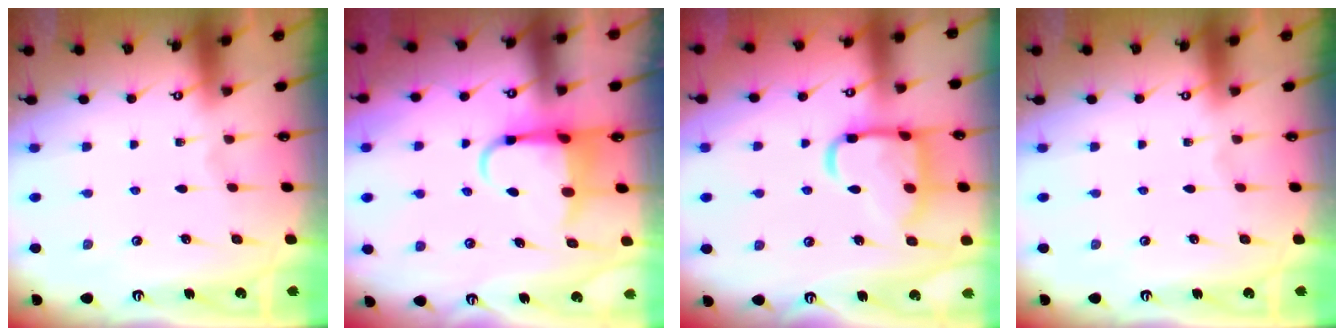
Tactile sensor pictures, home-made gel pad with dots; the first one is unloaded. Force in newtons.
{"total": 5.9, "press": 5.8, "slide": 1.0}
{"total": 16.1, "press": 16.0, "slide": 1.3}
{"total": 0.0}